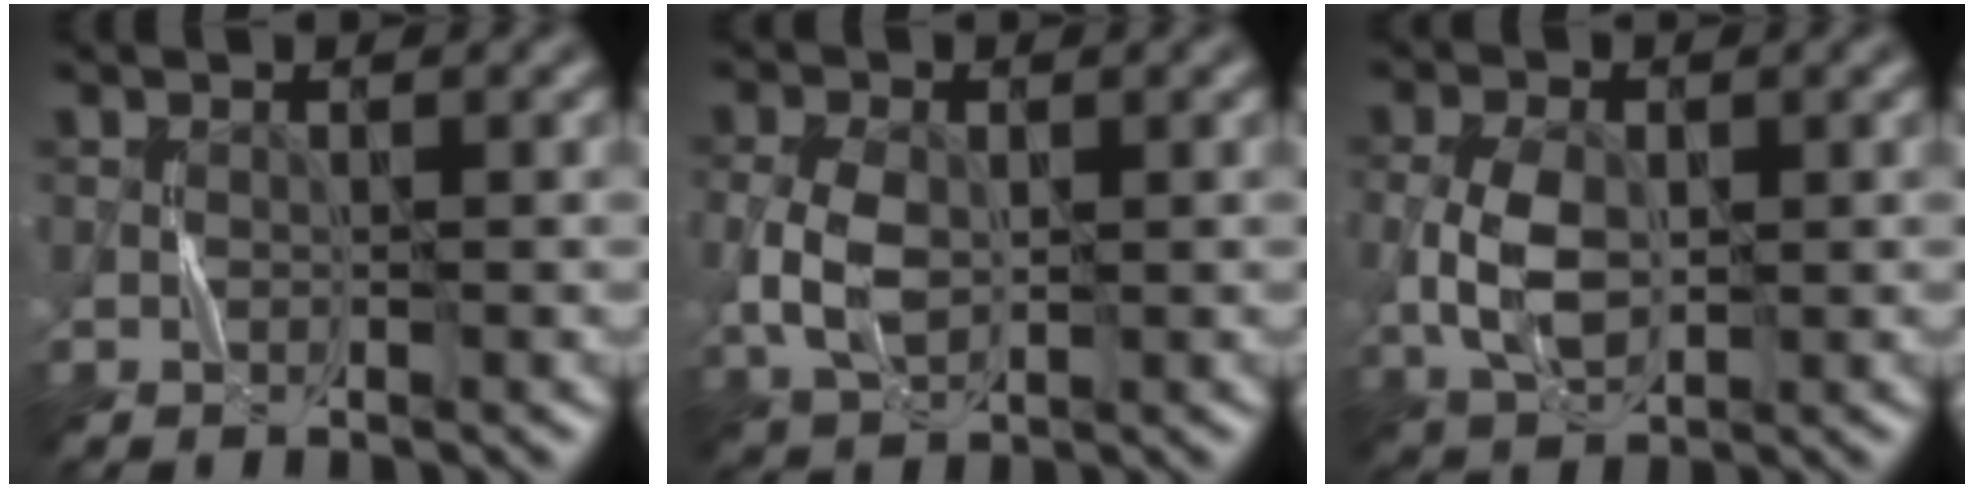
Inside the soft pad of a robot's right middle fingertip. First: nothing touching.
{"total": 4.0, "force": [0.0, 2.7, 2.9], "torque": [-0.074, -0.003, 0.003]}
{"total": 4.5, "force": [-0.2, 2.9, 3.4], "torque": [-0.083, -0.003, 0.001]}